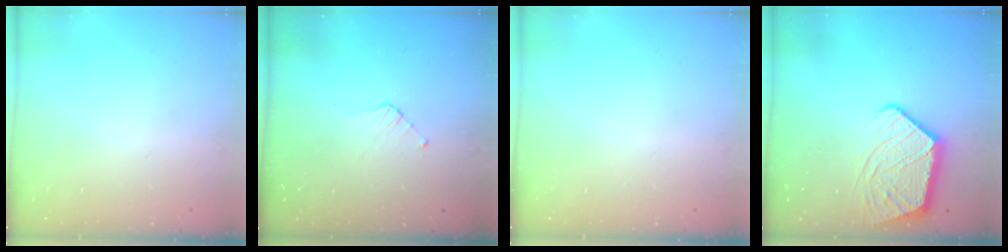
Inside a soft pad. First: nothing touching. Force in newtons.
{"total": 3.5, "press": 3.5, "slide": 0.3}
{"total": 0.0}
{"total": 11.9, "press": 11.9, "slide": 1.0}